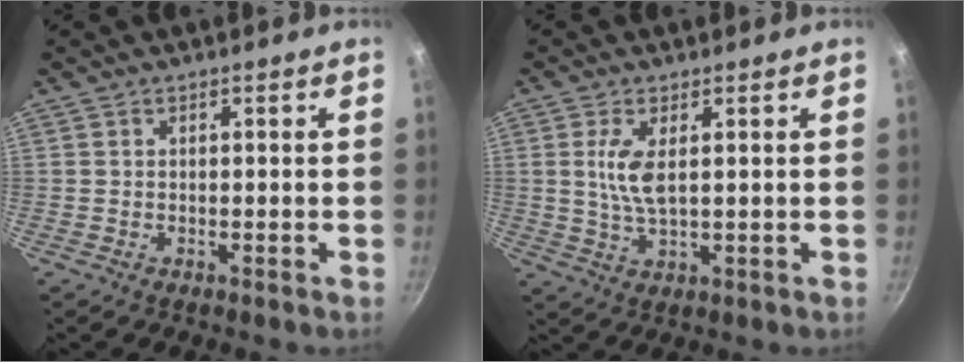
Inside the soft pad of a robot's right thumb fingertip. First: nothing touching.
{"total": 6.1, "force": [1.3, 2.5, 5.5], "torque": [-0.111, -0.004, 0.027]}